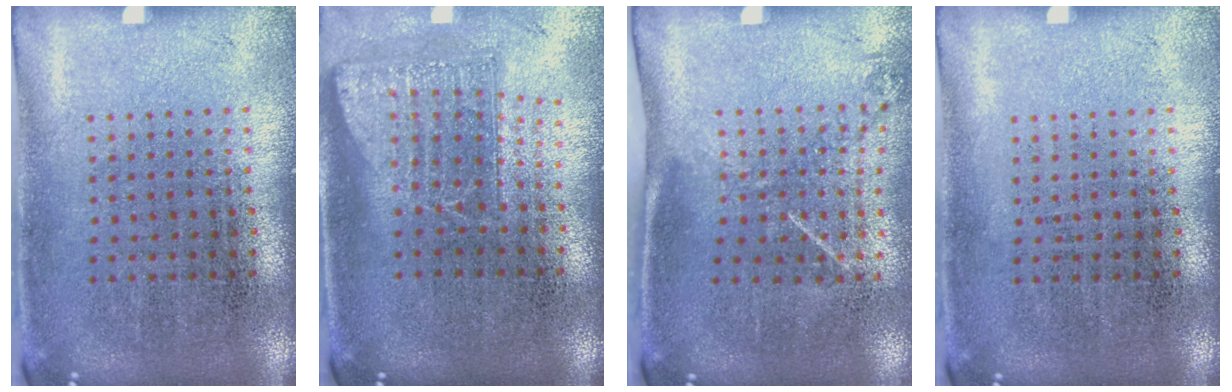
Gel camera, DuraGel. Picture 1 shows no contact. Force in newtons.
{"total": 1.7, "press": 1.3, "slide": 1.1}
{"total": 1.3, "press": 0.9, "slide": 0.9}
{"total": 0.0}